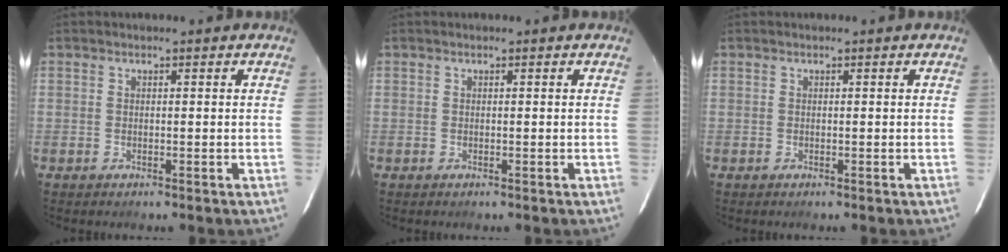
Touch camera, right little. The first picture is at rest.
{"total": 0.0}
{"total": 0.0}